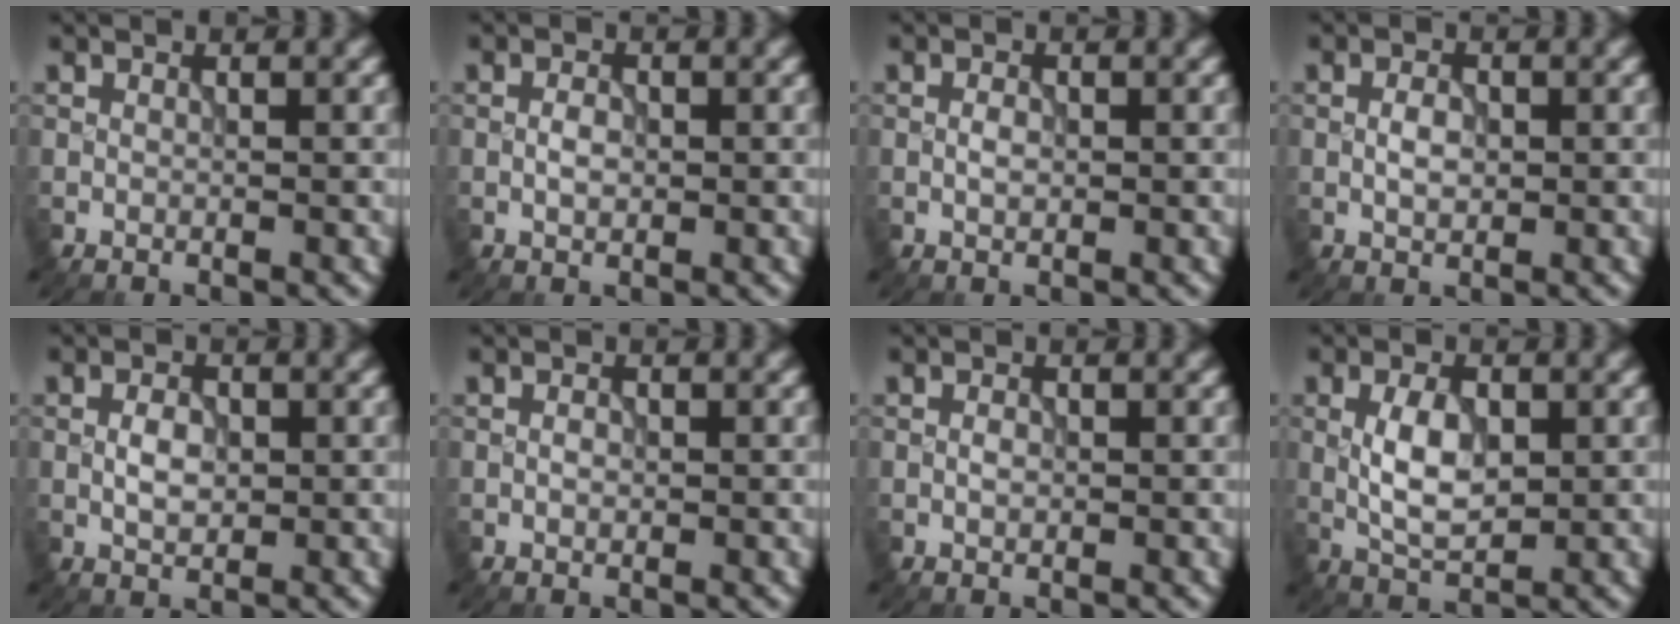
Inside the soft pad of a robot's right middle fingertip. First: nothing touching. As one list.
[{"total": 1.4, "force": [-0.2, 0.8, 1.2], "torque": [-0.020, 0.003, -0.006]}, {"total": 1.1, "force": [-0.2, 0.6, 0.9], "torque": [-0.016, 0.001, -0.005]}, {"total": 1.9, "force": [-0.1, 1.1, 1.5], "torque": [-0.028, 0.003, -0.003]}, {"total": 2.2, "force": [-0.1, 1.4, 1.8], "torque": [-0.034, 0.002, -0.002]}, {"total": 0.8, "force": [-0.1, 0.5, 0.6], "torque": [-0.011, 0.000, -0.003]}, {"total": 0.8, "force": [-0.1, 0.5, 0.6], "torque": [-0.011, 0.001, -0.003]}, {"total": 4.3, "force": [0.2, 2.2, 3.6], "torque": [-0.076, 0.002, 0.007]}]